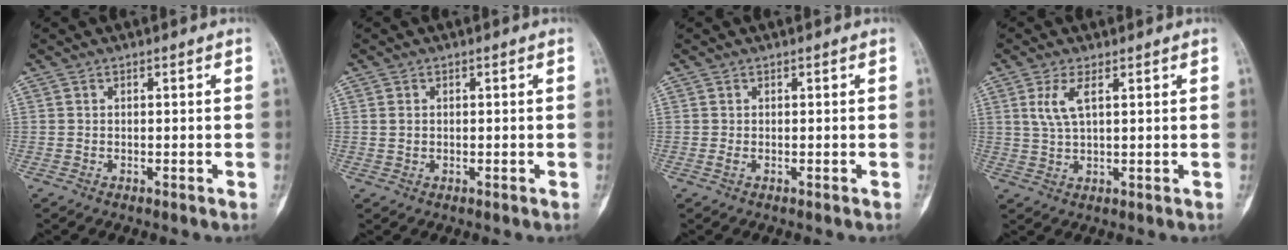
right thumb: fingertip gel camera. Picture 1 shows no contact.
{"total": 1.3, "force": [0.3, 1.0, 0.7], "torque": [-0.013, -0.001, 0.008]}
{"total": 0.5, "force": [-0.2, 0.2, 0.4], "torque": [-0.010, -0.002, -0.005]}
{"total": 4.8, "force": [1.8, 1.6, 4.2], "torque": [-0.093, -0.004, 0.040]}